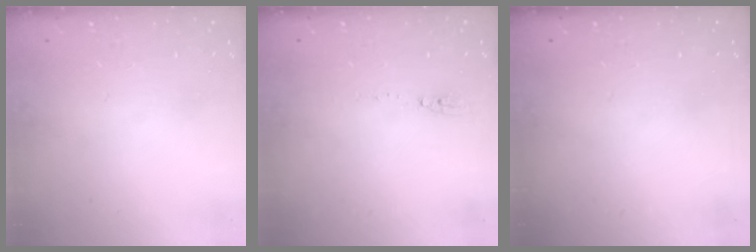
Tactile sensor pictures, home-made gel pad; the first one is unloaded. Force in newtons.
{"total": 5.2, "press": 5.2, "slide": 0.5}
{"total": 0.0}